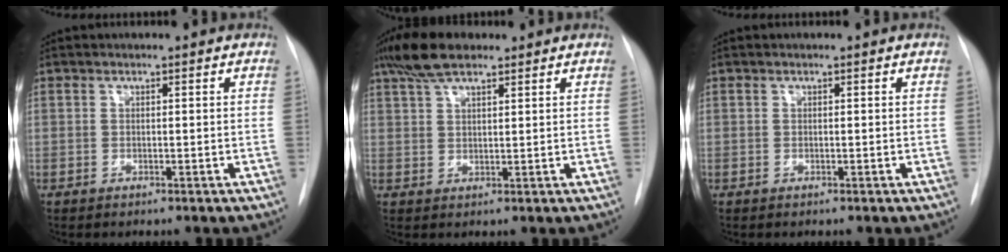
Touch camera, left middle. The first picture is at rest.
{"total": 6.7, "force": [5.0, 1.9, 4.1], "torque": [-0.085, 0.018, 0.093]}
{"total": 0.0}